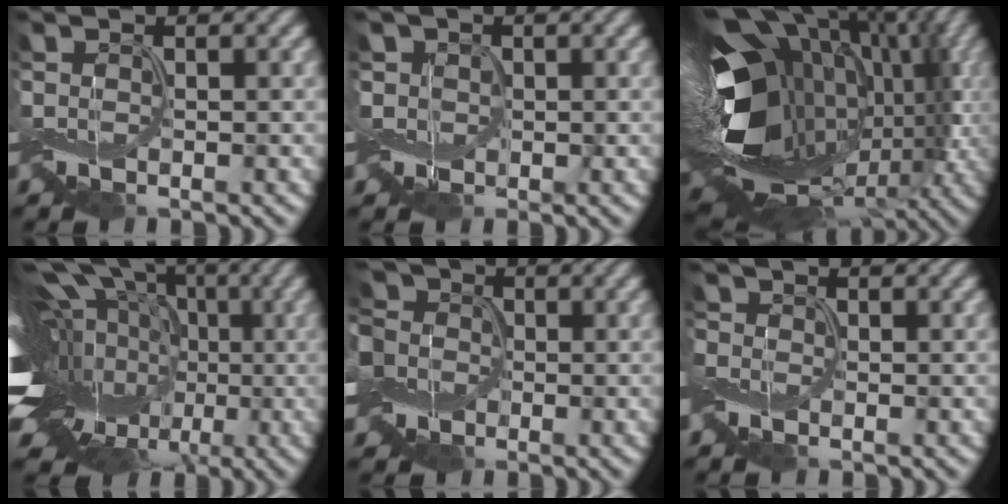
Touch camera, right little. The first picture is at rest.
{"total": 1.9, "force": [0.1, 1.8, 0.3], "torque": [-0.010, -0.001, -0.003]}
{"total": 17.5, "force": [1.1, 11.8, 12.8], "torque": [-0.244, -0.018, 0.034]}
{"total": 20.8, "force": [-1.4, 15.7, 13.5], "torque": [-0.220, 0.041, -0.075]}
{"total": 9.9, "force": [-0.6, 8.6, 4.7], "torque": [-0.114, 0.020, -0.063]}
{"total": 1.7, "force": [-0.4, 1.4, 0.9], "torque": [-0.029, 0.004, -0.012]}